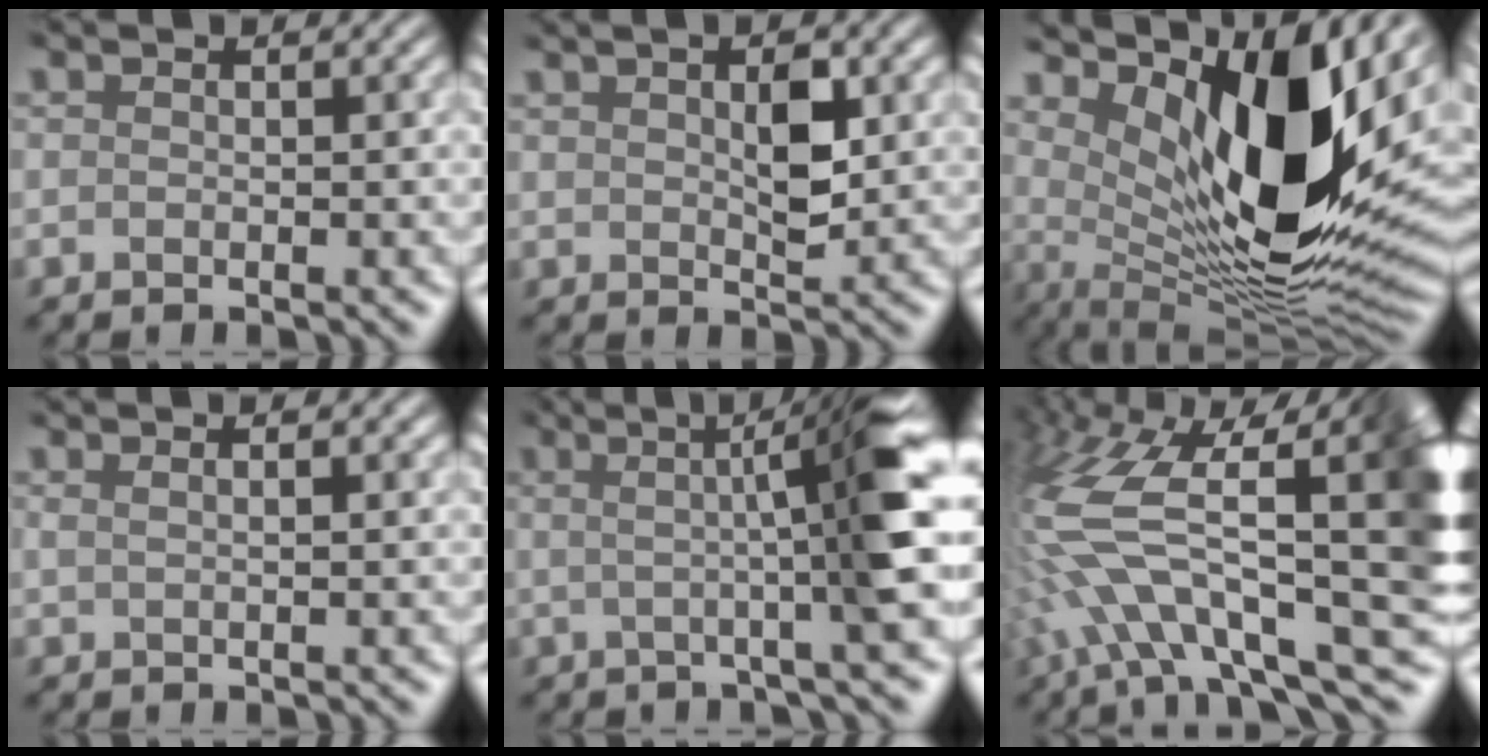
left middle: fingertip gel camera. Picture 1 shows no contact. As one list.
[{"total": 1.8, "force": [1.6, 0.1, 1.0], "torque": [-0.019, -0.003, 0.027]}, {"total": 11.7, "force": [5.0, 4.0, 9.8], "torque": [-0.148, -0.026, 0.092]}, {"total": 1.6, "force": [1.2, 0.7, 0.7], "torque": [0.016, -0.005, 0.003]}, {"total": 6.4, "force": [1.6, 0.3, 6.2], "torque": [-0.082, 0.010, 0.022]}, {"total": 13.5, "force": [-0.4, 6.0, 12.1], "torque": [-0.221, 0.016, -0.004]}]